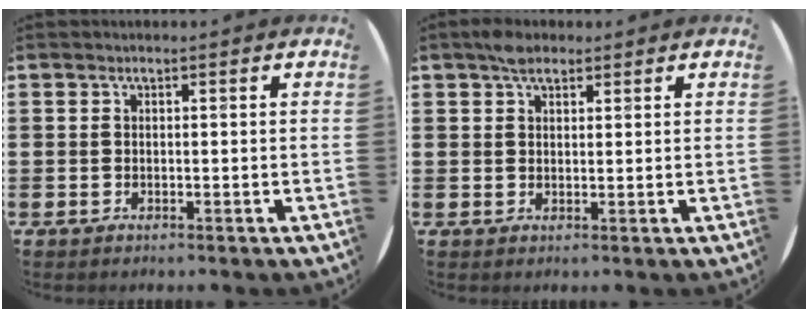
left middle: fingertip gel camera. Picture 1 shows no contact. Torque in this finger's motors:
{"motor_torque": [-0.08, 0.07, 0.20, 0.07]}